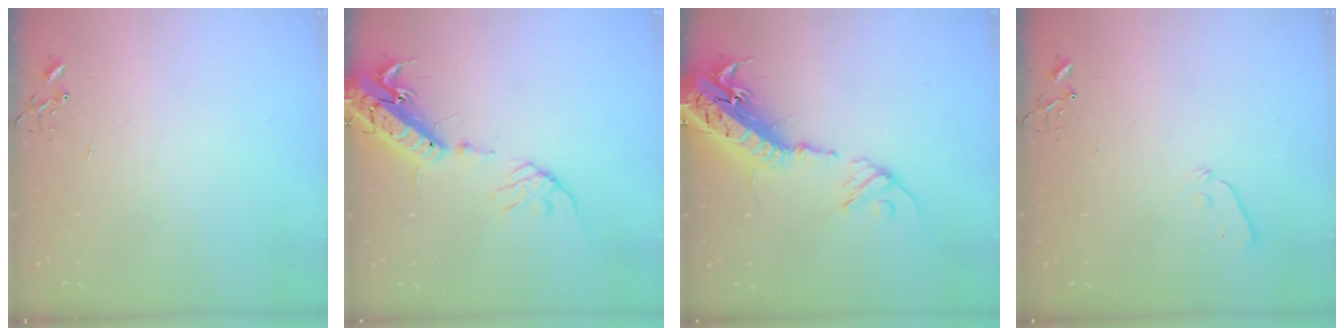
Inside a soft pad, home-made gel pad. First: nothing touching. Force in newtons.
{"total": 18.1, "press": 17.7, "slide": 3.8}
{"total": 23.7, "press": 23.1, "slide": 5.3}
{"total": 4.0, "press": 4.0, "slide": 0.5}